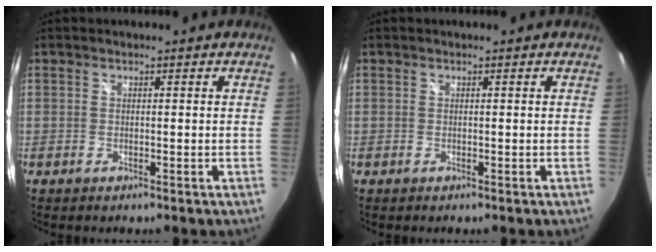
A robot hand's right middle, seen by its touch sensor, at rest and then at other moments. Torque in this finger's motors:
{"motor_torque": [-0.14, -0.12, -0.02, 0.00]}